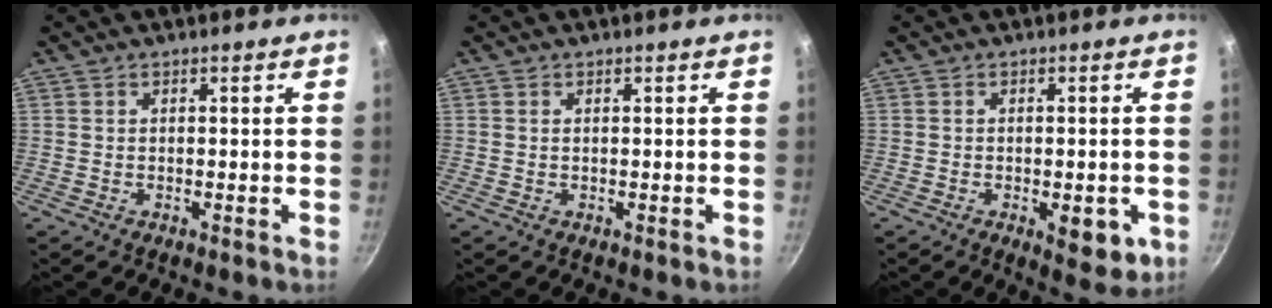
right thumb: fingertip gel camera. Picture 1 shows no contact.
{"total": 0.0}
{"total": 6.8, "force": [-2.2, 3.0, 5.7], "torque": [-0.061, -0.002, -0.021]}